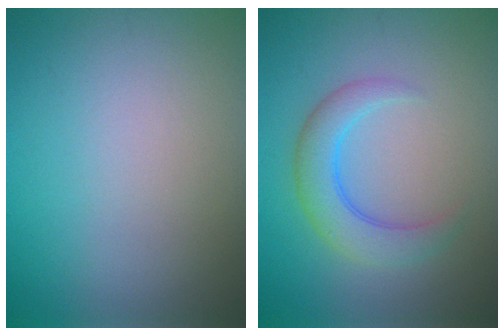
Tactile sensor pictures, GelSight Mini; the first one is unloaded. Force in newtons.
{"total": 3.6, "press": 3.6, "slide": 0.2}